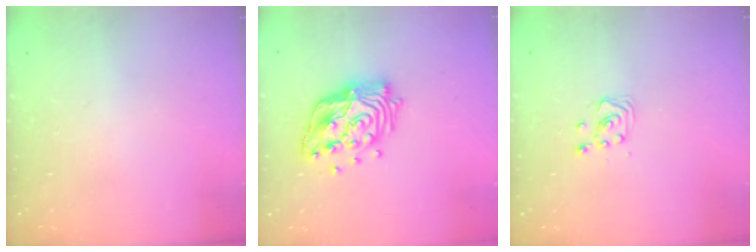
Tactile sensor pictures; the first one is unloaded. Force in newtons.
{"total": 16.7, "press": 16.7, "slide": 1.4}
{"total": 2.9, "press": 2.9, "slide": 0.4}